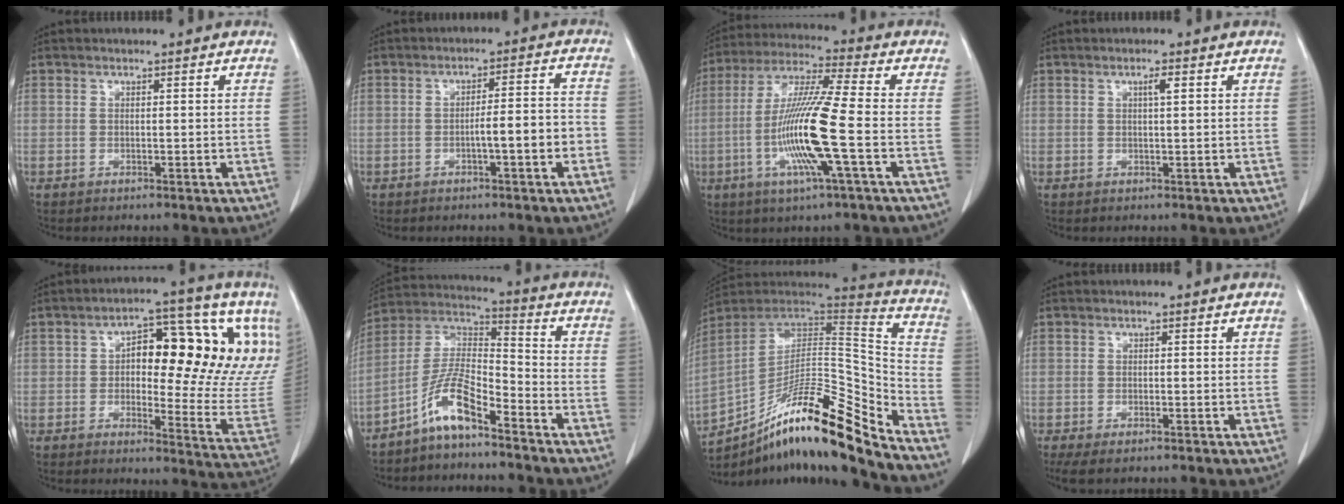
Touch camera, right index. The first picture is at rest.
{"total": 5.9, "force": [-2.0, 0.5, 5.6], "torque": [-0.084, 0.016, -0.027]}
{"total": 14.4, "force": [-3.3, -0.4, 14.0], "torque": [-0.286, -0.010, -0.072]}
{"total": 1.4, "force": [0.5, 0.1, 1.3], "torque": [-0.025, 0.001, 0.009]}
{"total": 21.7, "force": [6.8, 7.9, 19.0], "torque": [-0.218, 0.036, 0.094]}
{"total": 9.1, "force": [-6.2, 1.6, 6.5], "torque": [-0.142, 0.012, -0.126]}
{"total": 23.6, "force": [-17.2, 1.9, 16.2], "torque": [-0.236, 0.008, -0.298]}
{"total": 4.0, "force": [-2.9, 1.1, 2.5], "torque": [-0.044, -0.010, -0.045]}